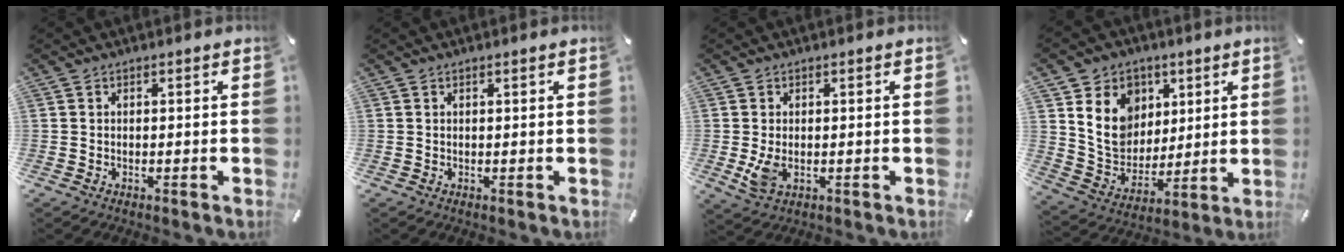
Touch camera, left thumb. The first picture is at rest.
{"total": 0.6, "force": [0.3, 0.0, 0.5], "torque": [-0.008, 0.000, 0.005]}
{"total": 4.8, "force": [-0.4, 2.7, 3.9], "torque": [-0.078, -0.005, -0.008]}
{"total": 13.9, "force": [4.5, 12.0, 5.4], "torque": [-0.106, -0.013, 0.091]}